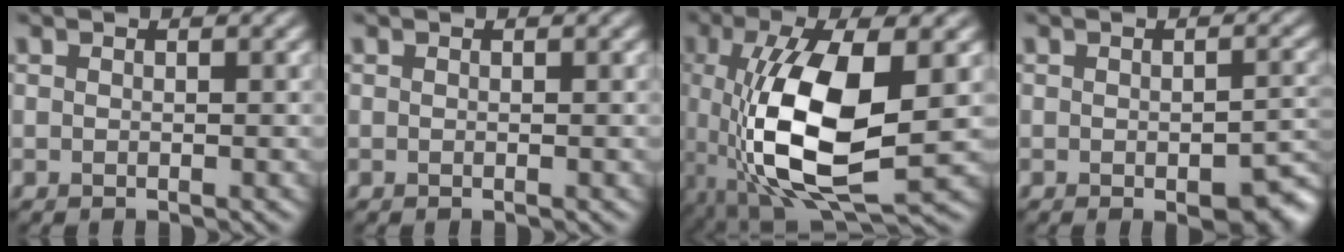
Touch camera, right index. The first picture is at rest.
{"total": 0.0}
{"total": 10.8, "force": [-0.9, 4.2, 9.9], "torque": [-0.198, -0.006, -0.014]}
{"total": 4.8, "force": [-1.8, 1.9, 4.0], "torque": [-0.049, -0.005, -0.019]}